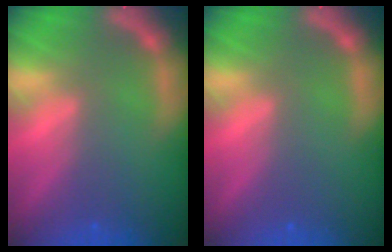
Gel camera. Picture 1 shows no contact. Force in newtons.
{"total": 0.0}